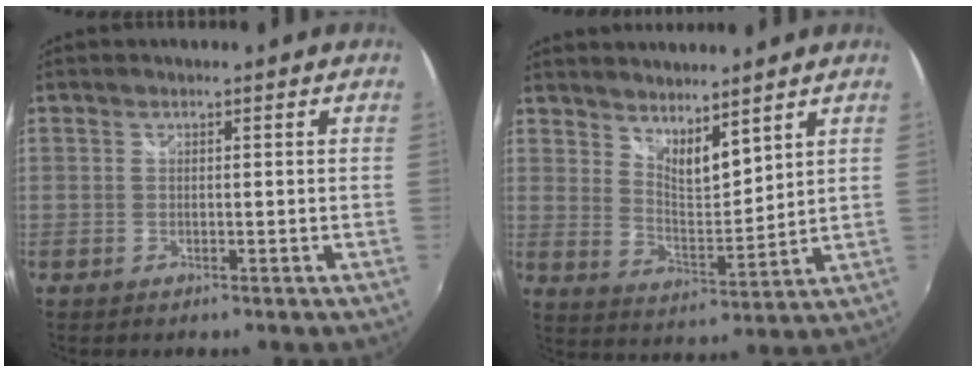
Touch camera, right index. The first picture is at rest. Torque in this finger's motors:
{"motor_torque": [0.16, 0.35, 0.02, 0.02]}